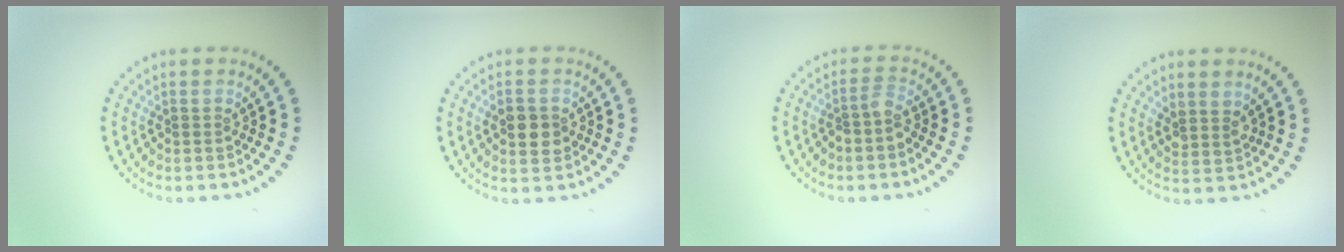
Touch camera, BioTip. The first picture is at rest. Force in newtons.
{"total": 2.8, "press": 2.8, "slide": 0.1}
{"total": 1.7, "press": 1.3, "slide": 1.1}
{"total": 1.8, "press": 1.5, "slide": 0.9}